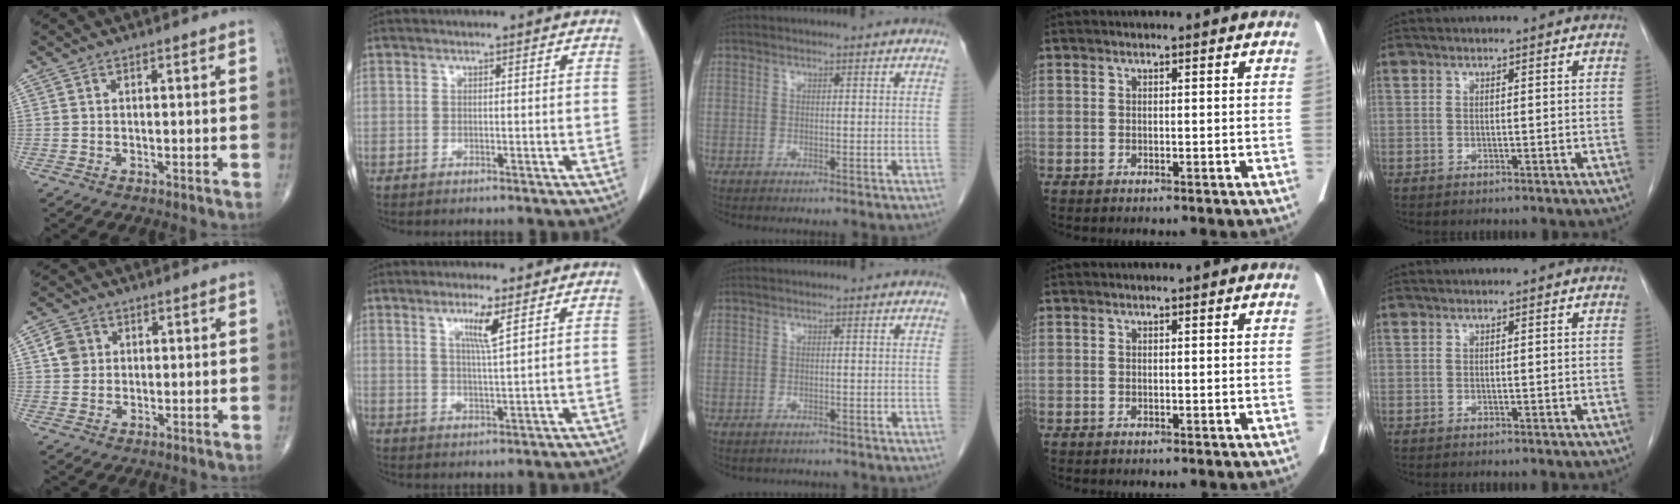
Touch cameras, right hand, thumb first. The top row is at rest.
{"thumb": {"total": 3.9, "force": [0.9, 3.5, 1.4], "torque": [-0.010, 0.002, 0.014]}, "index": {"total": 4.4, "force": [2.2, -0.3, 3.8], "torque": [-0.072, -0.006, 0.041]}, "middle": {"total": 1.6, "force": [-1.4, 0.8, 0.1], "torque": [-0.008, -0.001, -0.020]}}